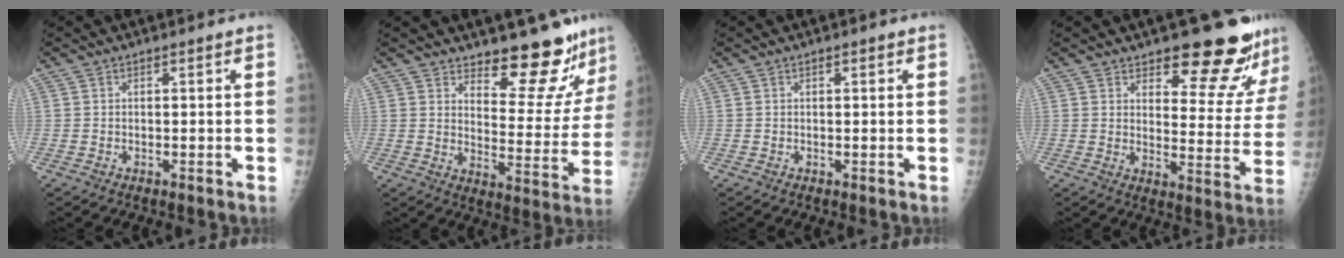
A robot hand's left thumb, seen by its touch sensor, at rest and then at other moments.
{"total": 14.4, "force": [12.8, 4.4, 5.1], "torque": [-0.017, -0.116, 0.167]}
{"total": 0.6, "force": [0.3, 0.2, 0.5], "torque": [-0.006, 0.001, 0.003]}
{"total": 15.6, "force": [13.0, 4.8, 7.1], "torque": [-0.040, -0.103, 0.158]}